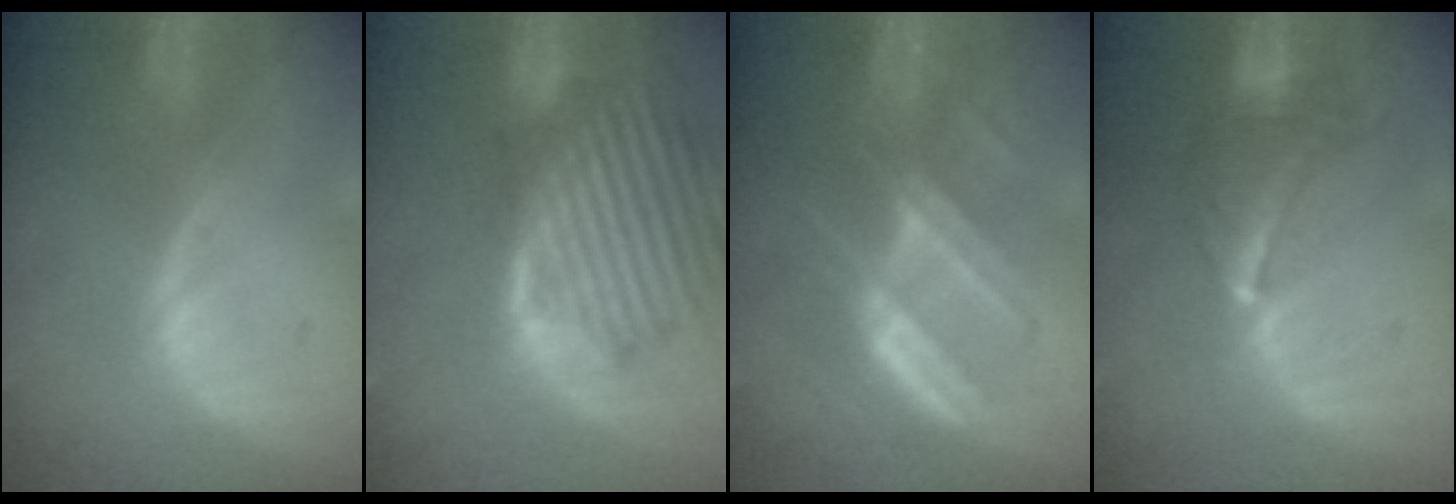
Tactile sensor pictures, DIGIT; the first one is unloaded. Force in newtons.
{"total": 13.4, "press": 11.6, "slide": 6.6}
{"total": 7.6, "press": 6.9, "slide": 3.3}
{"total": 6.8, "press": 6.1, "slide": 2.9}